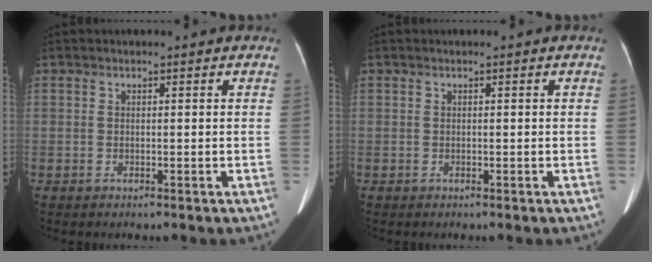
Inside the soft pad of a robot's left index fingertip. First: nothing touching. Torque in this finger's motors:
{"motor_torque": [-0.05, -0.07, -0.02, 0.01]}